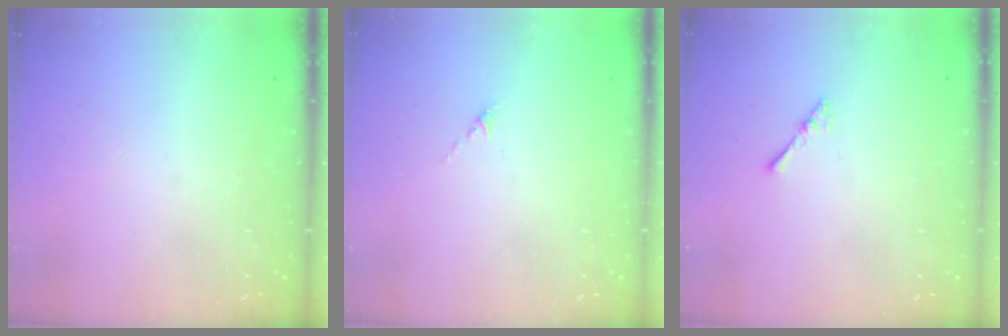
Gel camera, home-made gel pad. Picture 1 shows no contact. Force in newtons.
{"total": 0.0}
{"total": 2.4, "press": 2.4, "slide": 0.5}